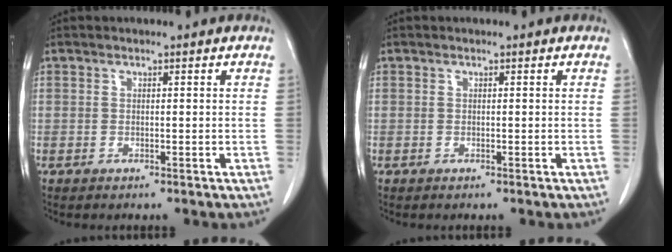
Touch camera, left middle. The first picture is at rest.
{"total": 0.0}